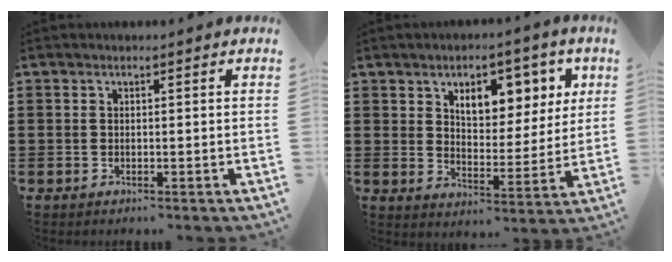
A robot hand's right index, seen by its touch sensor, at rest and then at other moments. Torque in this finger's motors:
{"motor_torque": [0.57, 0.13, 0.45, 0.15]}